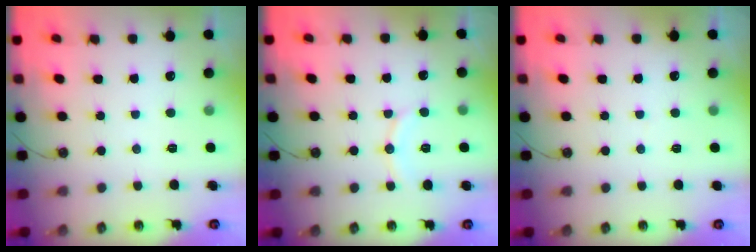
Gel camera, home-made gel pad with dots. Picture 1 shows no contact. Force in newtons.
{"total": 8.1, "press": 8.0, "slide": 0.8}
{"total": 1.4, "press": 1.4, "slide": 0.1}